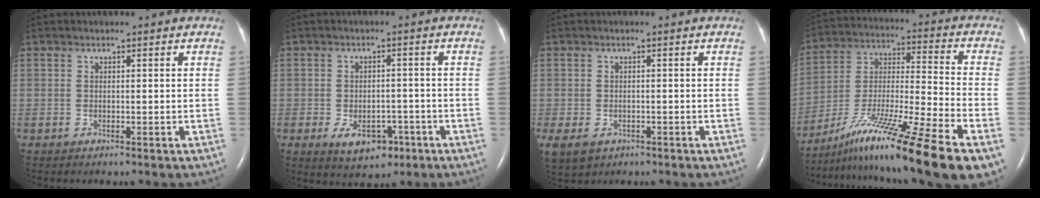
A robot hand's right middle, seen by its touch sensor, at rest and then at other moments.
{"total": 6.4, "force": [-3.1, 3.7, 4.1], "torque": [-0.066, 0.000, -0.038]}
{"total": 7.7, "force": [-3.6, 5.8, 3.6], "torque": [-0.096, -0.007, -0.047]}
{"total": 21.3, "force": [-14.3, -0.3, 15.8], "torque": [-0.255, -0.034, -0.251]}